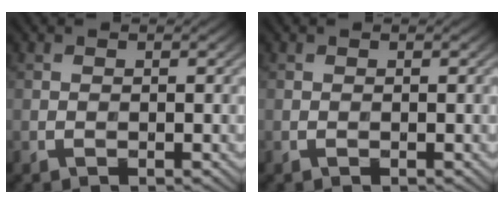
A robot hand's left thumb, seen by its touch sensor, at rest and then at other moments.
{"total": 0.0}